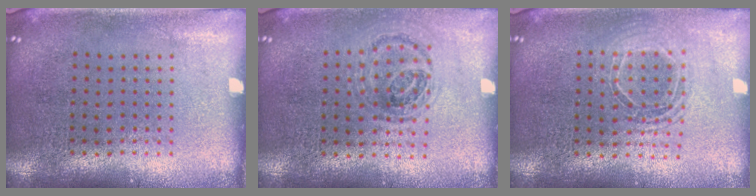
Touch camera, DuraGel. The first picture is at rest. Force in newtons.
{"total": 1.1, "press": 1.0, "slide": 0.5}
{"total": 1.6, "press": 1.4, "slide": 0.8}